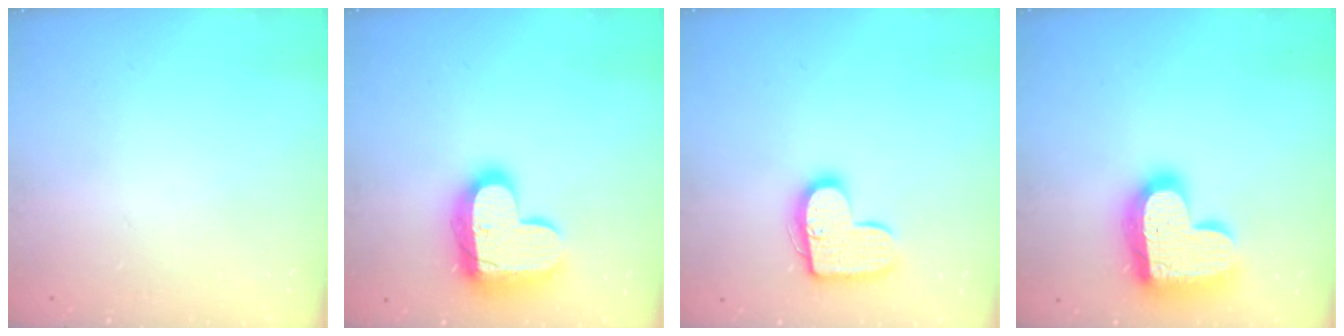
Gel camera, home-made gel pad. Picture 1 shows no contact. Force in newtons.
{"total": 18.0, "press": 18.0, "slide": 1.3}
{"total": 13.8, "press": 13.8, "slide": 0.7}
{"total": 22.2, "press": 22.1, "slide": 1.5}